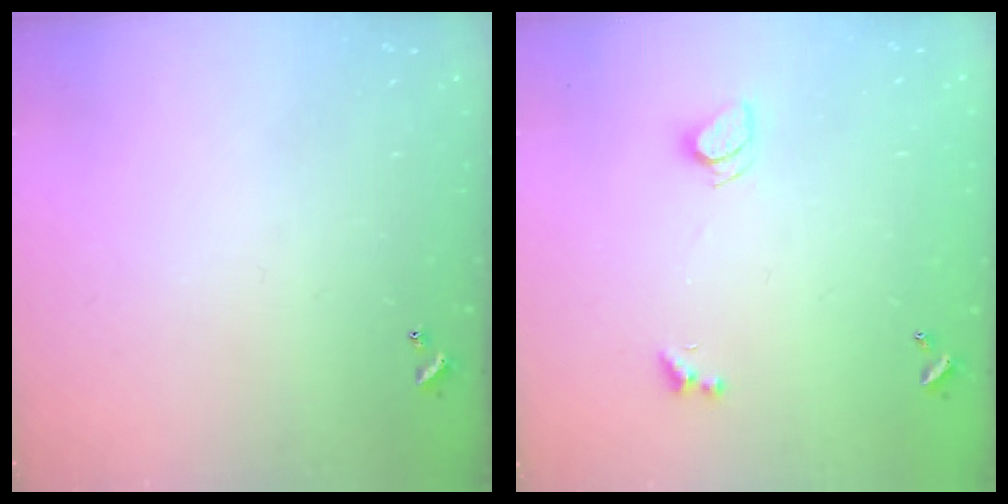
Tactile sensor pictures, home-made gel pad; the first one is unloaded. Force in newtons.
{"total": 2.5, "press": 2.5, "slide": 0.6}